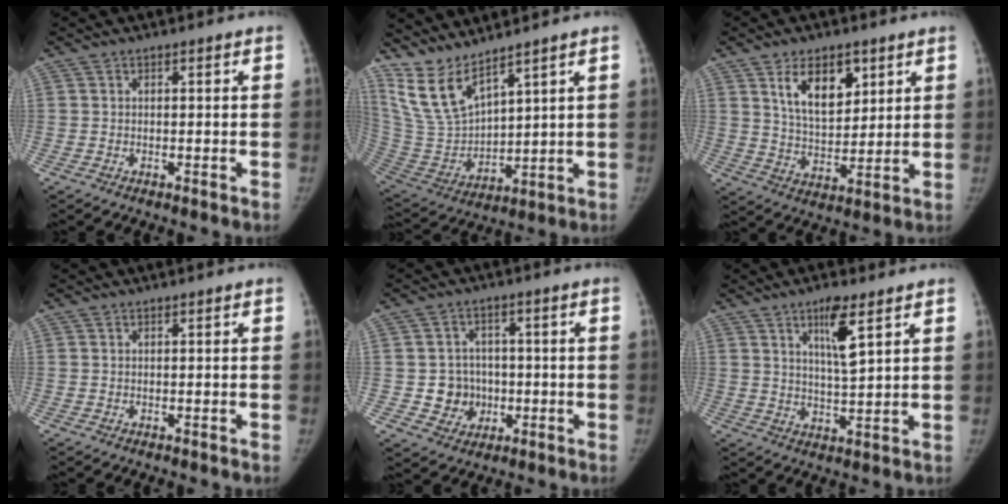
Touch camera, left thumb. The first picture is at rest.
{"total": 11.3, "force": [9.4, 2.9, 5.6], "torque": [-0.107, -0.058, 0.214]}
{"total": 11.1, "force": [5.3, 6.1, 7.7], "torque": [-0.101, -0.032, 0.099]}
{"total": 0.0}
{"total": 7.1, "force": [-1.0, 6.7, 2.1], "torque": [0.001, 0.014, -0.012]}
{"total": 7.4, "force": [3.9, 1.5, 6.1], "torque": [-0.103, -0.026, 0.072]}